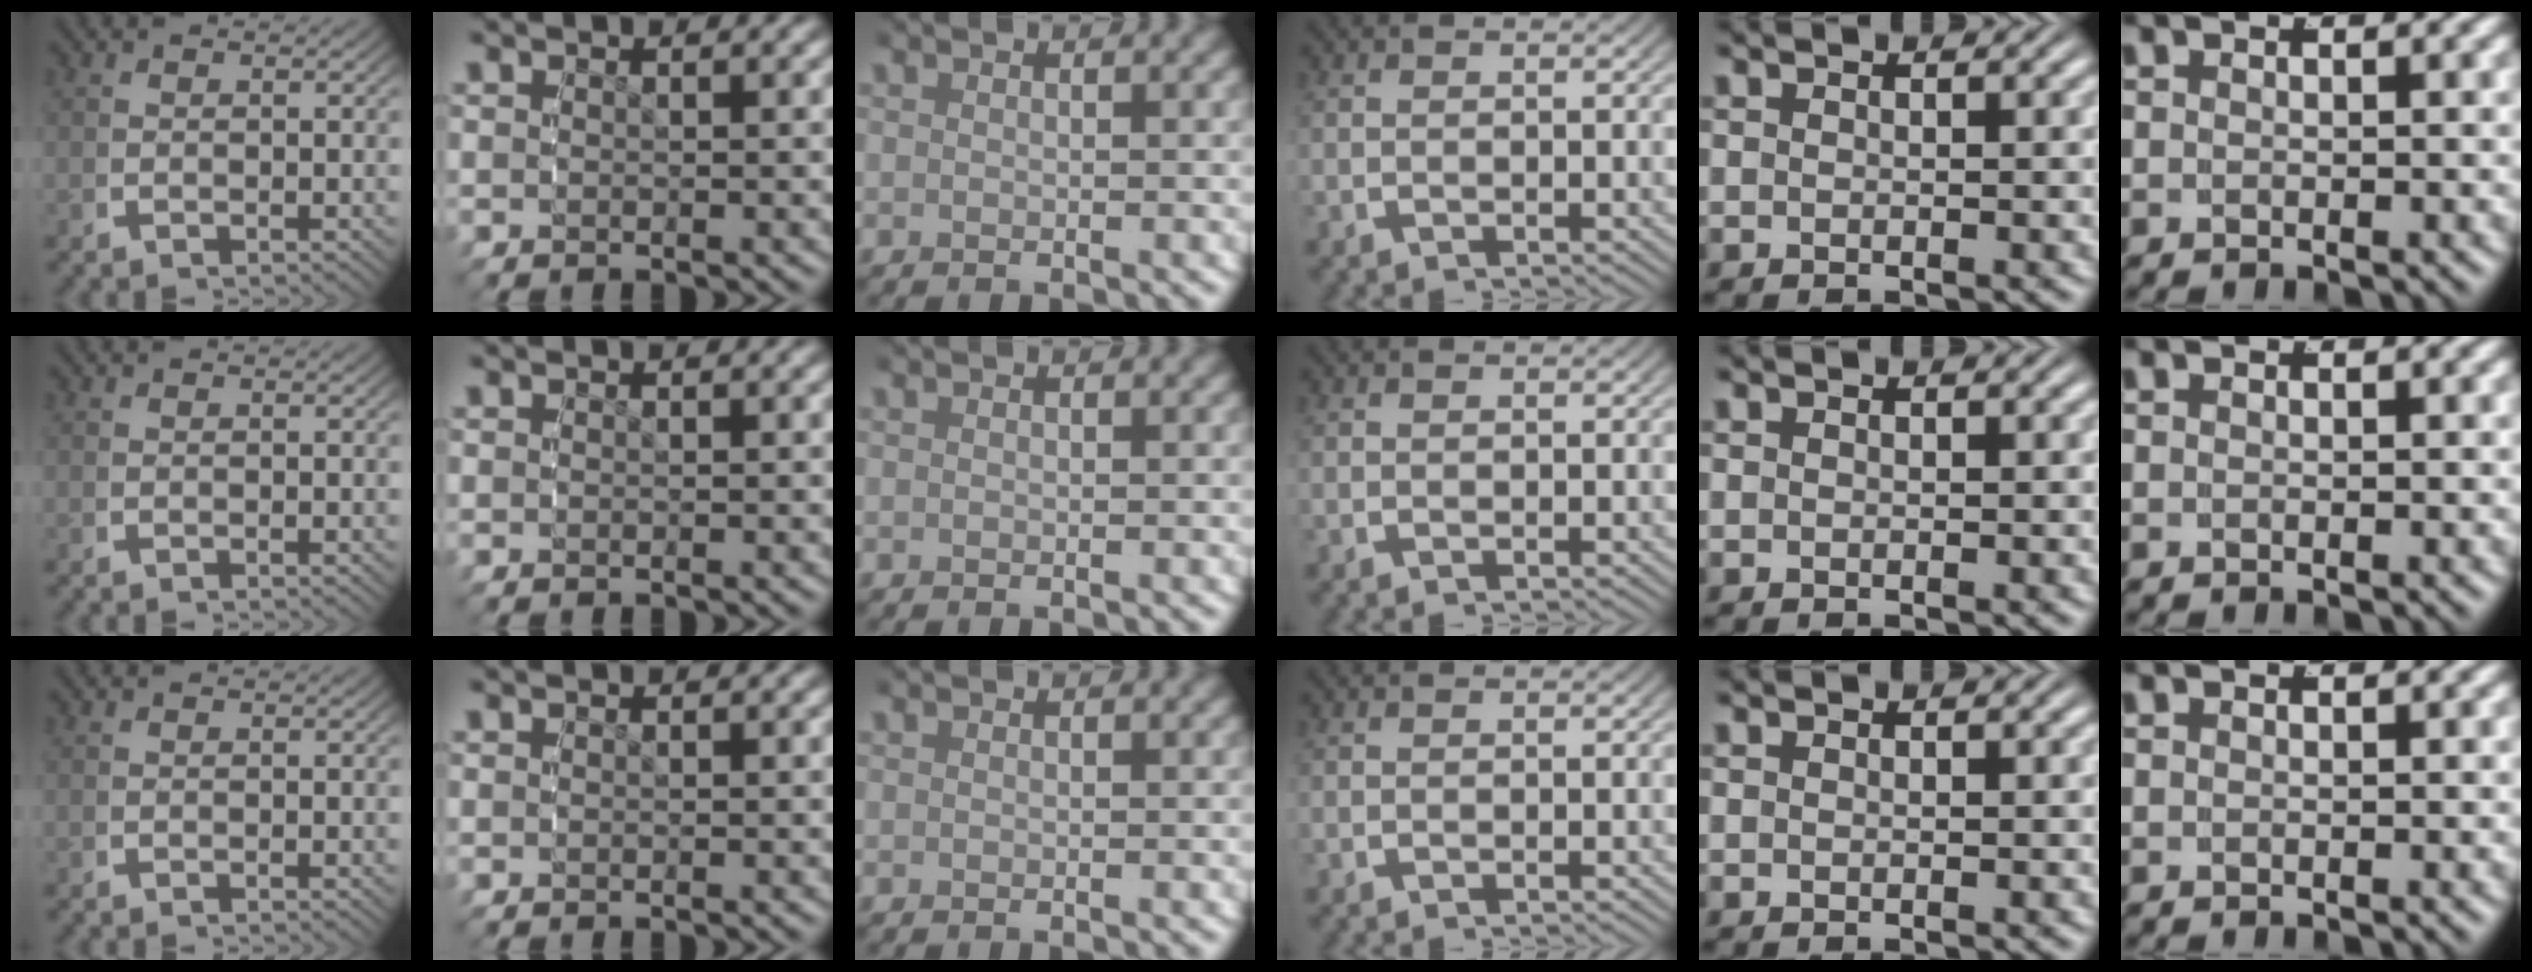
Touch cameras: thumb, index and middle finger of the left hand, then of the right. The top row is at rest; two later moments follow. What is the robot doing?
{"motion": "reach", "object": "backpack"}